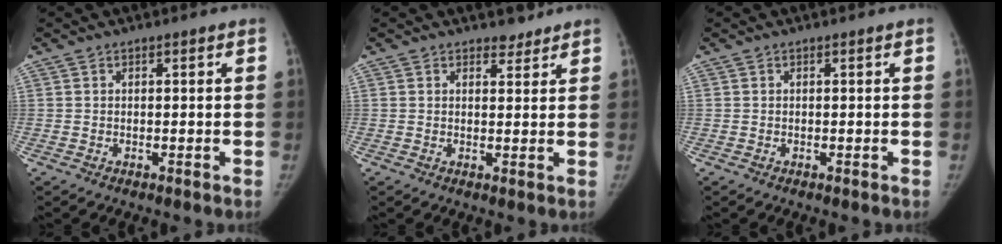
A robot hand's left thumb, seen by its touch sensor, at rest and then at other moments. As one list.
[{"total": 2.5, "force": [2.1, 1.3, 0.4], "torque": [0.010, -0.014, 0.026]}, {"total": 0.0}]